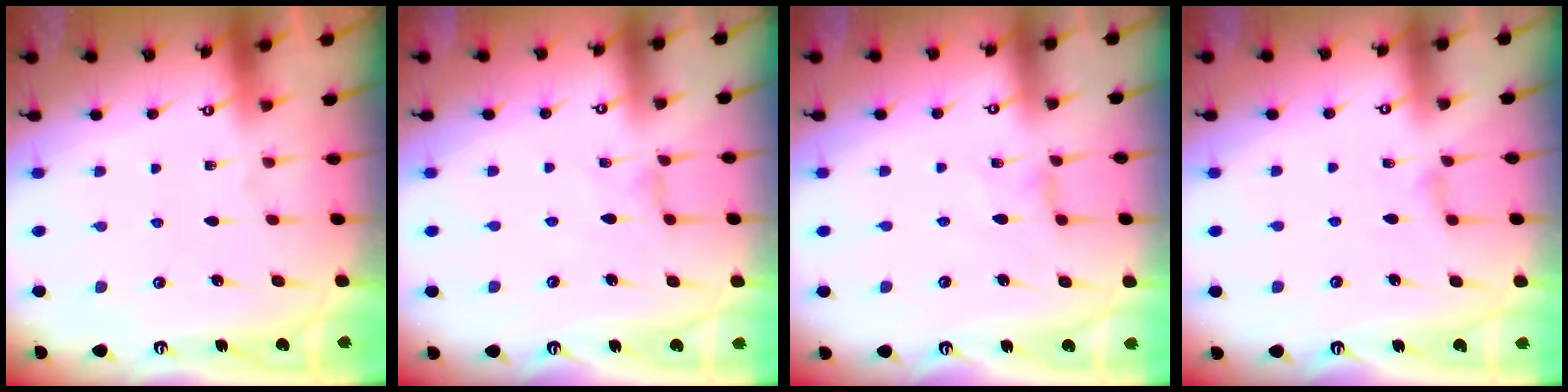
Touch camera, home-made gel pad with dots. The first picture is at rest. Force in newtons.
{"total": 0.0}
{"total": 1.4, "press": 1.4, "slide": 0.4}
{"total": 2.6, "press": 2.6, "slide": 0.4}